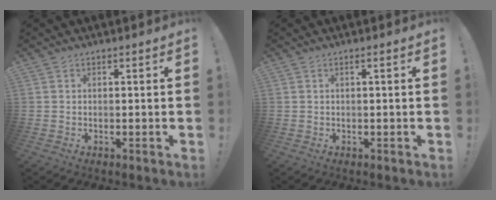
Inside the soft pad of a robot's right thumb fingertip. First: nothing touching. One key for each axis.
{"total": 1.0, "fx": 0.0, "fy": 0.0, "fz": 1.0, "tx": -0.022, "ty": 0.002, "tz": 0.001}